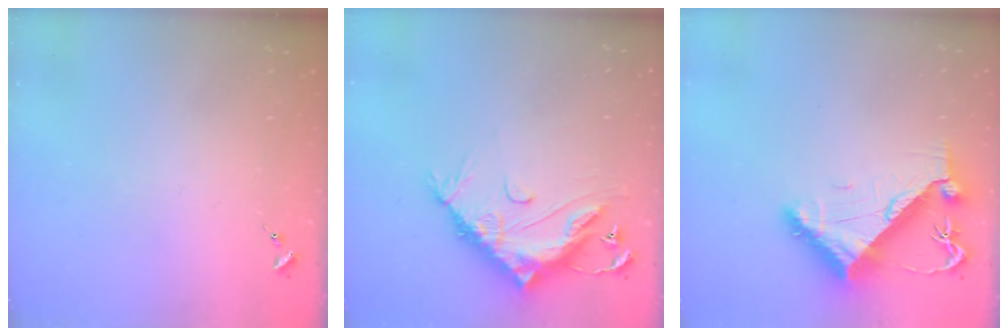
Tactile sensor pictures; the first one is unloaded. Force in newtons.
{"total": 15.2, "press": 15.2, "slide": 1.0}
{"total": 10.3, "press": 10.2, "slide": 1.5}